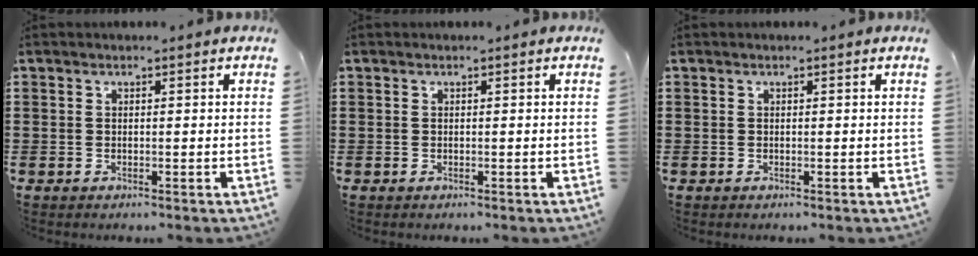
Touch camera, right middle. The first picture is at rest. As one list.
[{"total": 0.0}, {"total": 0.0}]